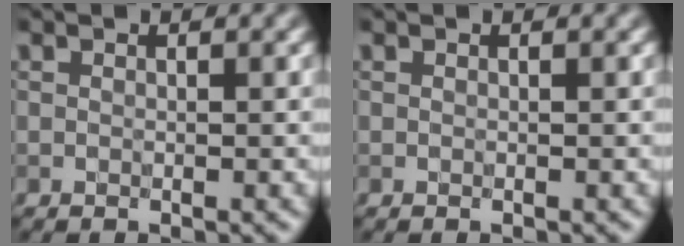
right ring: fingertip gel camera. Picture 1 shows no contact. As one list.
[{"total": 0.0}]